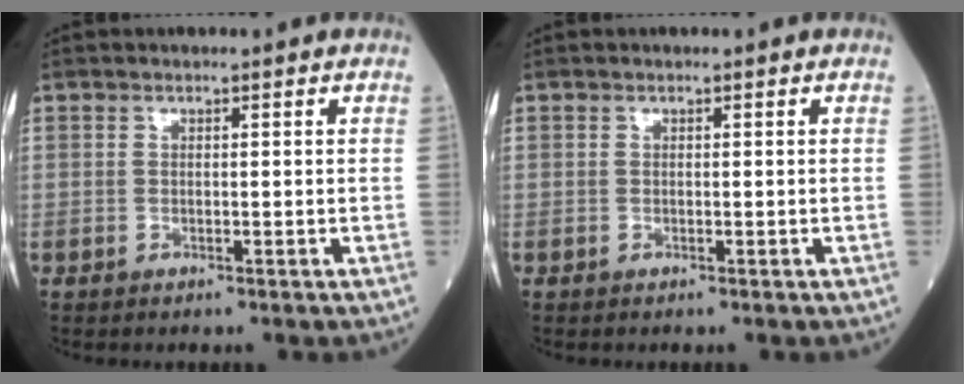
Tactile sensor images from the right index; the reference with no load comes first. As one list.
[{"total": 0.0}]